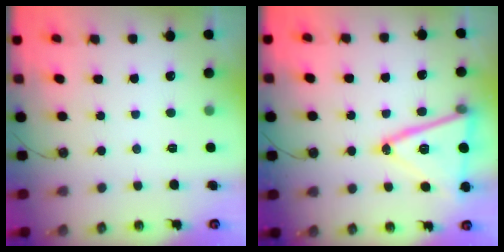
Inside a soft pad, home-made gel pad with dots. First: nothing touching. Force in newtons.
{"total": 18.7, "press": 18.4, "slide": 3.4}